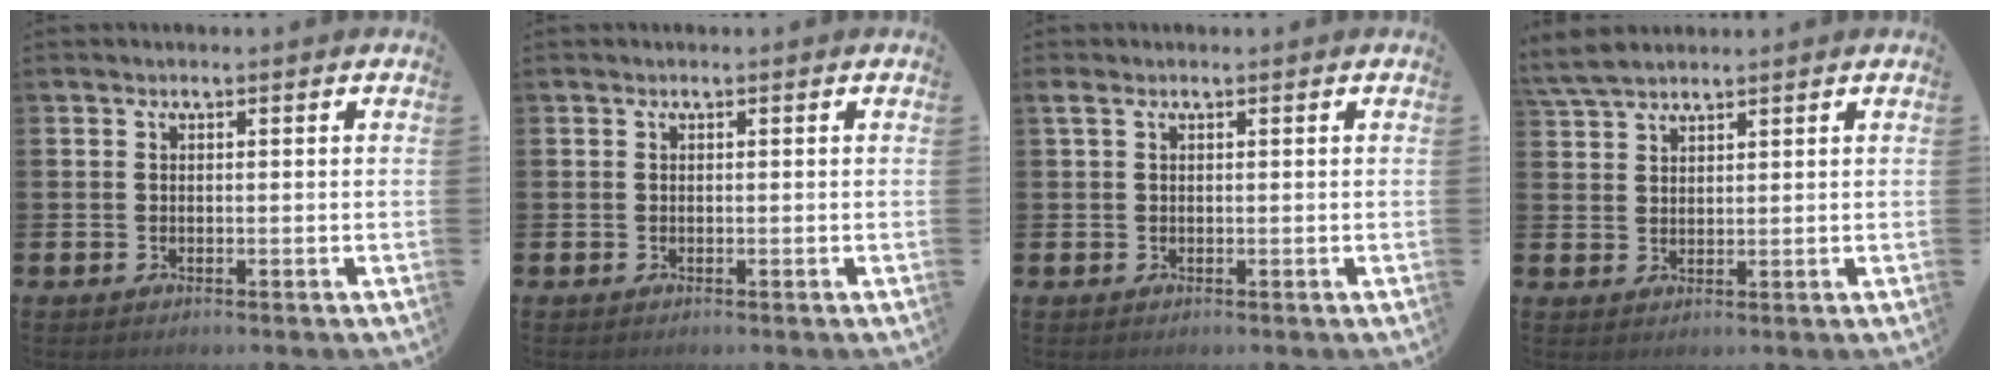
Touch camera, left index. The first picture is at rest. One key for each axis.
{"total": 0.0}
{"total": 0.8, "fx": 0.4, "fy": 0.3, "fz": 0.6, "tx": -0.007, "ty": 0.003, "tz": 0.004}
{"total": 4.0, "fx": 3.8, "fy": 0.9, "fz": 1.2, "tx": -0.026, "ty": -0.009, "tz": 0.069}